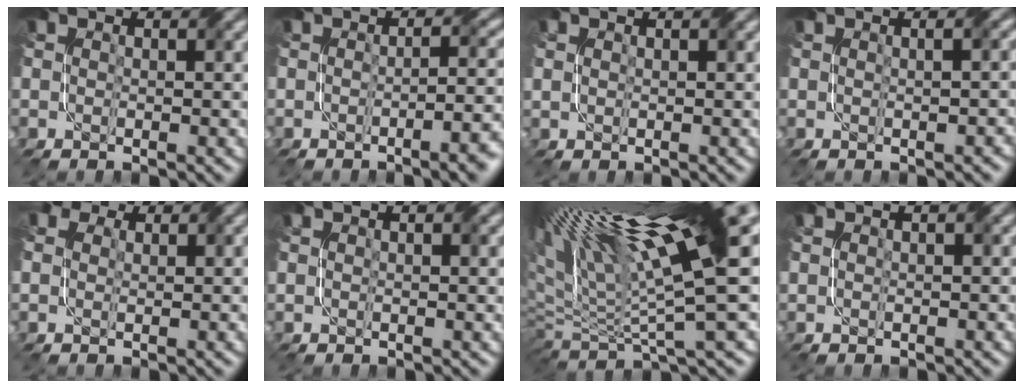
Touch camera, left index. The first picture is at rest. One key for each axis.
{"total": 4.8, "fx": -1.5, "fy": 1.5, "fz": 4.3, "tx": -0.031, "ty": 0.002, "tz": -0.017}
{"total": 1.1, "fx": 0.8, "fy": 0.4, "fz": 0.7, "tx": -0.014, "ty": 0.000, "tz": 0.015}
{"total": 3.0, "fx": 0.6, "fy": 1.3, "fz": 2.6, "tx": -0.007, "ty": 0.014, "tz": -0.004}
{"total": 4.1, "fx": 2.6, "fy": 2.7, "fz": 1.9, "tx": -0.046, "ty": 0.017, "tz": 0.032}
{"total": 2.9, "fx": 1.7, "fy": 1.0, "fz": 2.1, "tx": -0.013, "ty": 0.007, "tz": 0.013}
{"total": 15.0, "fx": 6.0, "fy": 2.9, "fz": 13.4, "tx": -0.229, "ty": 0.024, "tz": 0.107}
{"total": 1.2, "fx": 1.0, "fy": 0.4, "fz": 0.7, "tx": -0.013, "ty": -0.002, "tz": 0.011}